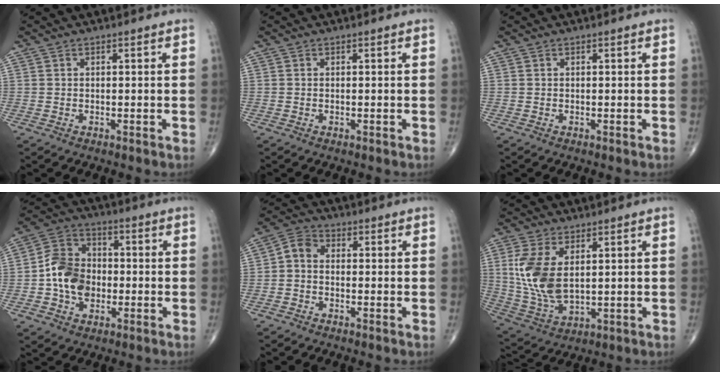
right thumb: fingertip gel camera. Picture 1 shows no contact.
{"total": 0.0}
{"total": 0.0}
{"total": 10.8, "force": [-1.7, 8.3, 6.7], "torque": [-0.100, 0.027, -0.039]}
{"total": 4.1, "force": [-0.6, 3.1, 2.7], "torque": [-0.041, 0.015, -0.028]}
{"total": 12.0, "force": [2.5, 6.4, 9.8], "torque": [-0.207, -0.013, 0.063]}